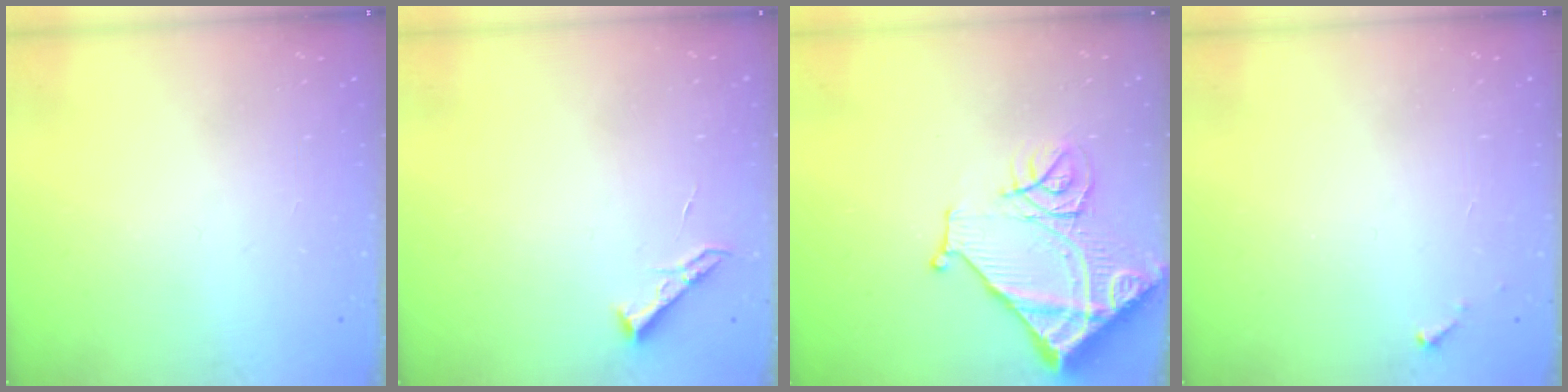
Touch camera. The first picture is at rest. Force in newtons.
{"total": 4.3, "press": 4.2, "slide": 0.7}
{"total": 16.3, "press": 16.2, "slide": 1.9}
{"total": 2.8, "press": 2.8, "slide": 0.1}